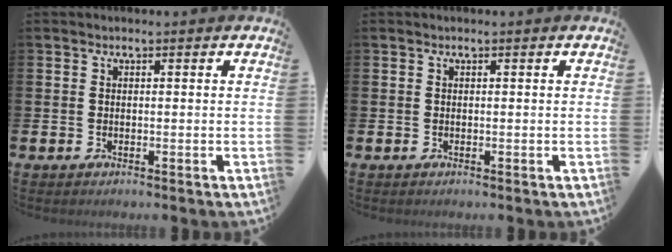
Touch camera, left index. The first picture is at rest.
{"total": 0.0}